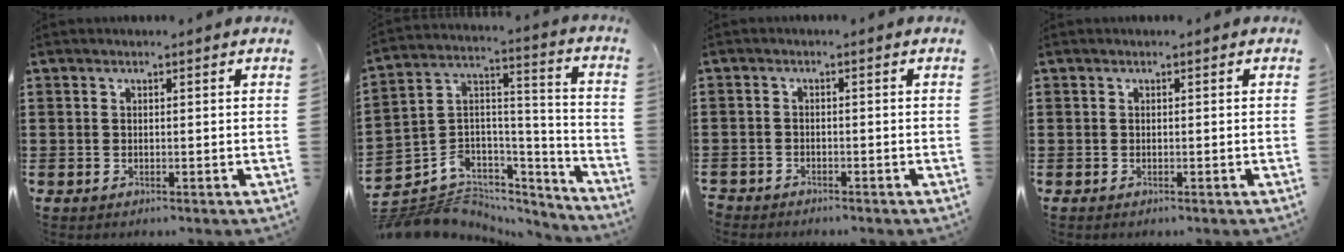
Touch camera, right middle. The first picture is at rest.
{"total": 6.6, "force": [-5.5, 3.6, 0.7], "torque": [-0.030, -0.007, -0.109]}
{"total": 1.7, "force": [-1.7, 0.3, -0.2], "torque": [0.000, 0.002, -0.036]}
{"total": 0.0}